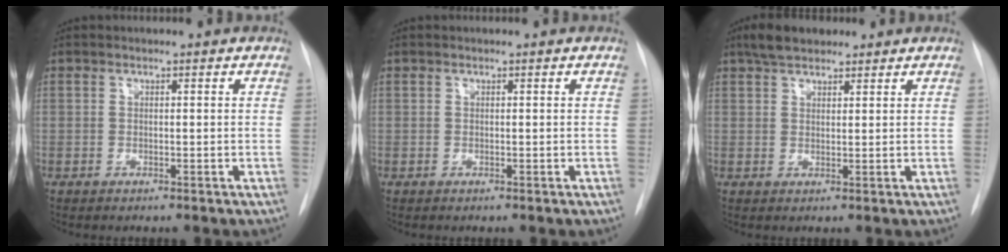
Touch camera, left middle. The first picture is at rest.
{"total": 0.0}
{"total": 4.7, "force": [3.6, 2.1, 2.2], "torque": [-0.045, 0.016, 0.065]}